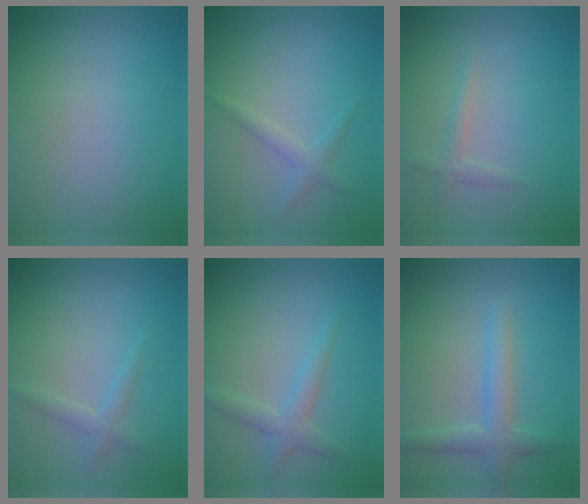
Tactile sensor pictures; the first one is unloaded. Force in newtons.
{"total": 1.6, "press": 1.6, "slide": 0.1}
{"total": 1.3, "press": 1.3, "slide": 0.0}
{"total": 1.5, "press": 1.5, "slide": 0.0}
{"total": 2.2, "press": 2.2, "slide": 0.1}
{"total": 3.0, "press": 3.0, "slide": 0.2}